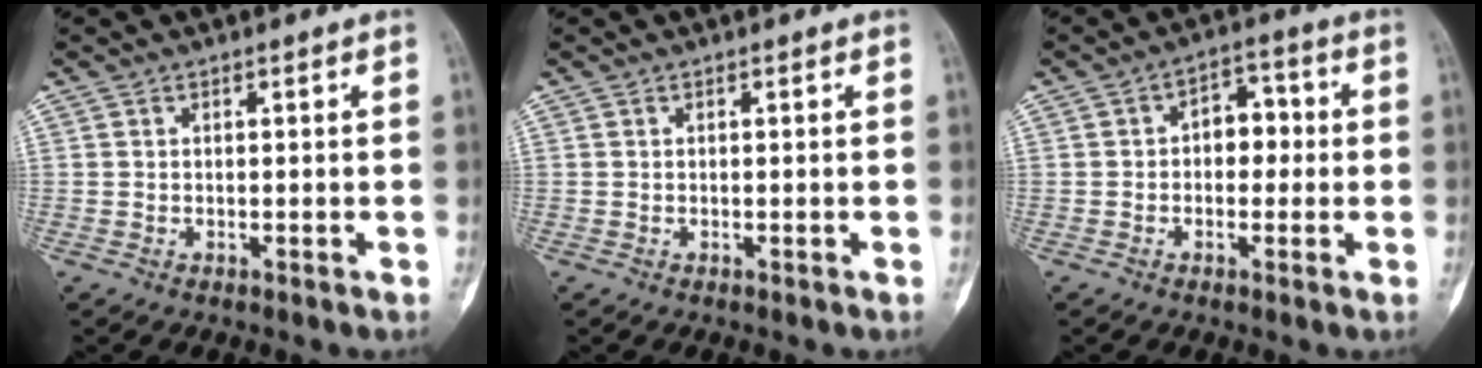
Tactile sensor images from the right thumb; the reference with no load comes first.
{"total": 0.0}
{"total": 6.2, "force": [0.0, 4.3, 4.5], "torque": [-0.033, 0.021, -0.009]}